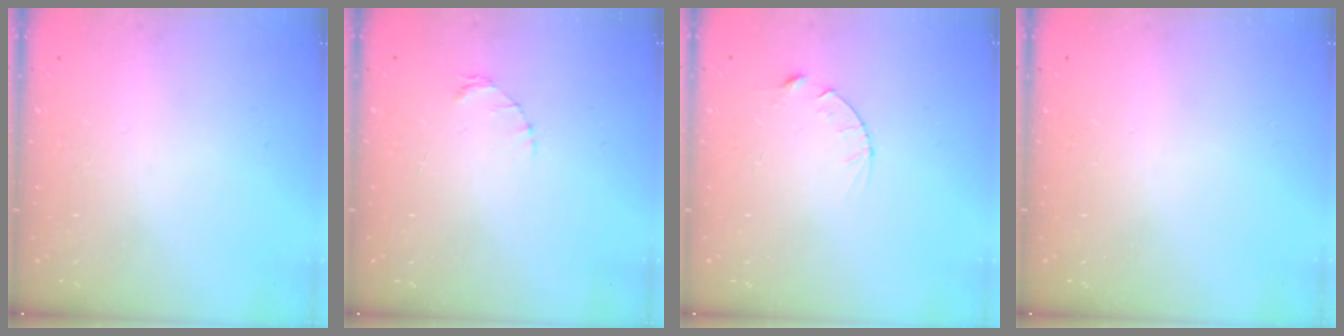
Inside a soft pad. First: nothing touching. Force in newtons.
{"total": 1.6, "press": 1.5, "slide": 0.3}
{"total": 4.1, "press": 4.0, "slide": 0.4}
{"total": 0.0}